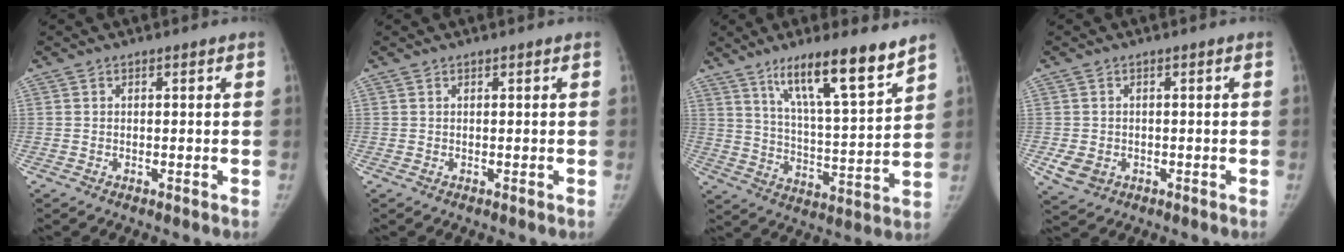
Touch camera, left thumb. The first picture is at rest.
{"total": 0.0}
{"total": 15.8, "force": [10.8, 2.4, 11.2], "torque": [-0.169, -0.065, 0.186]}
{"total": 3.9, "force": [-0.9, 3.3, 1.9], "torque": [-0.032, -0.003, -0.005]}